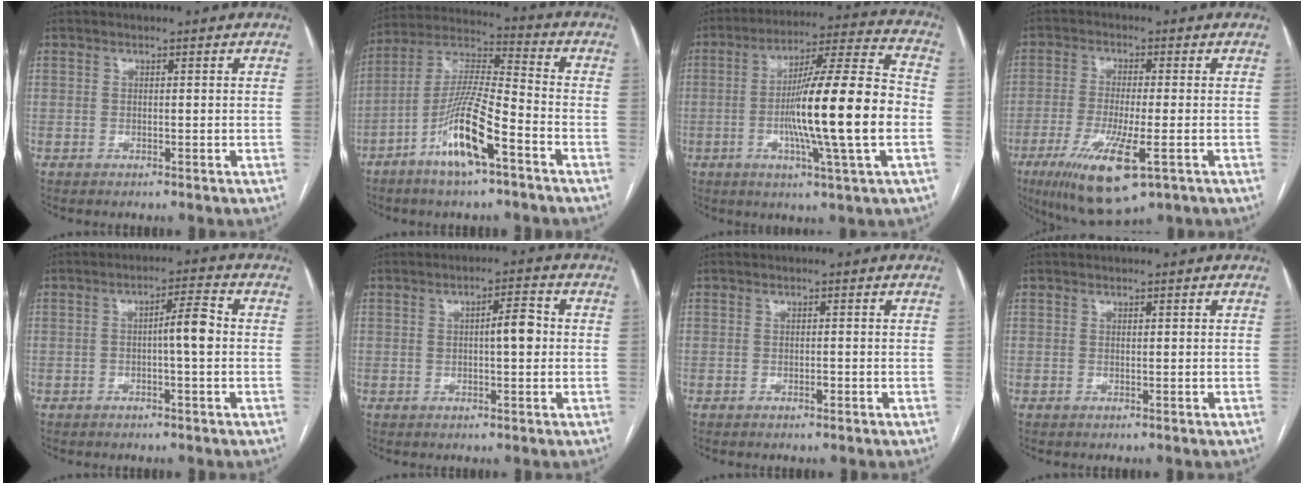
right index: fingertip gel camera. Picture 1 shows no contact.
{"total": 13.3, "force": [-6.5, 1.6, 11.5], "torque": [-0.230, -0.005, -0.124]}
{"total": 18.4, "force": [-3.1, -0.5, 18.2], "torque": [-0.301, 0.001, -0.058]}
{"total": 12.1, "force": [-5.3, 2.2, 10.6], "torque": [-0.201, -0.034, -0.086]}
{"total": 4.6, "force": [-0.6, 0.2, 4.5], "torque": [-0.071, 0.013, -0.009]}
{"total": 4.2, "force": [0.1, 0.8, 4.1], "torque": [-0.065, 0.012, -0.001]}
{"total": 0.6, "force": [-0.5, 0.0, 0.4], "torque": [-0.009, 0.001, -0.008]}
{"total": 0.0}